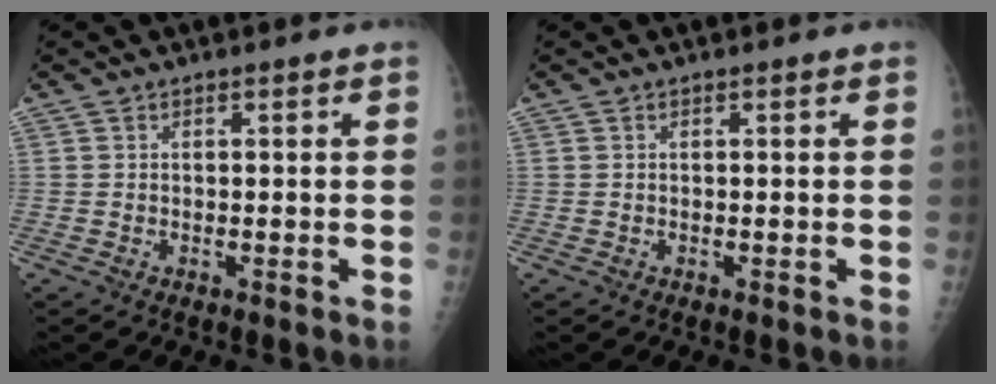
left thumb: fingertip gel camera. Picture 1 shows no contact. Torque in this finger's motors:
{"motor_torque": [-0.16, 0.17, 0.00, -0.01, 0.00]}